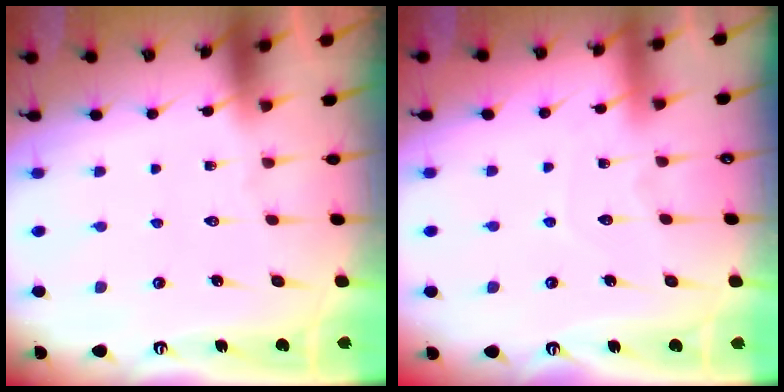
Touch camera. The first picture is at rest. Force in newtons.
{"total": 4.5, "press": 4.5, "slide": 0.5}